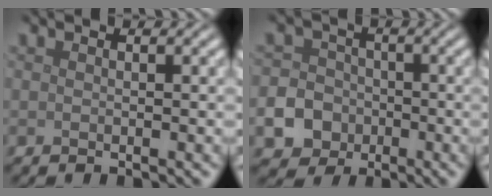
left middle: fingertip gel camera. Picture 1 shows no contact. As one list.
[{"total": 11.9, "force": [-5.1, 10.4, 2.7], "torque": [-0.075, -0.039, -0.113]}]